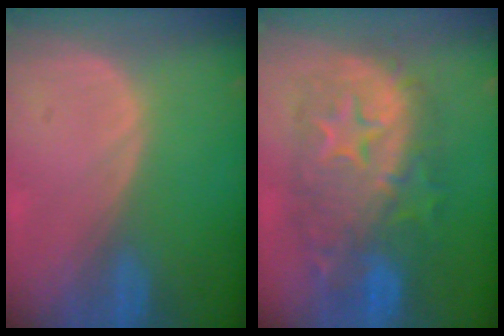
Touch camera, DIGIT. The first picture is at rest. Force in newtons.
{"total": 11.5, "press": 11.5, "slide": 0.9}